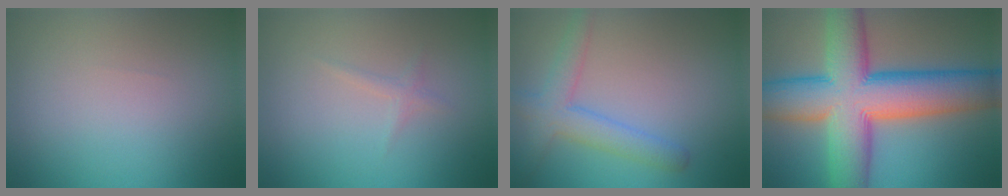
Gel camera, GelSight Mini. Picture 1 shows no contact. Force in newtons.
{"total": 0.8, "press": 0.8, "slide": 0.0}
{"total": 3.7, "press": 3.7, "slide": 0.2}
{"total": 14.5, "press": 14.5, "slide": 0.4}